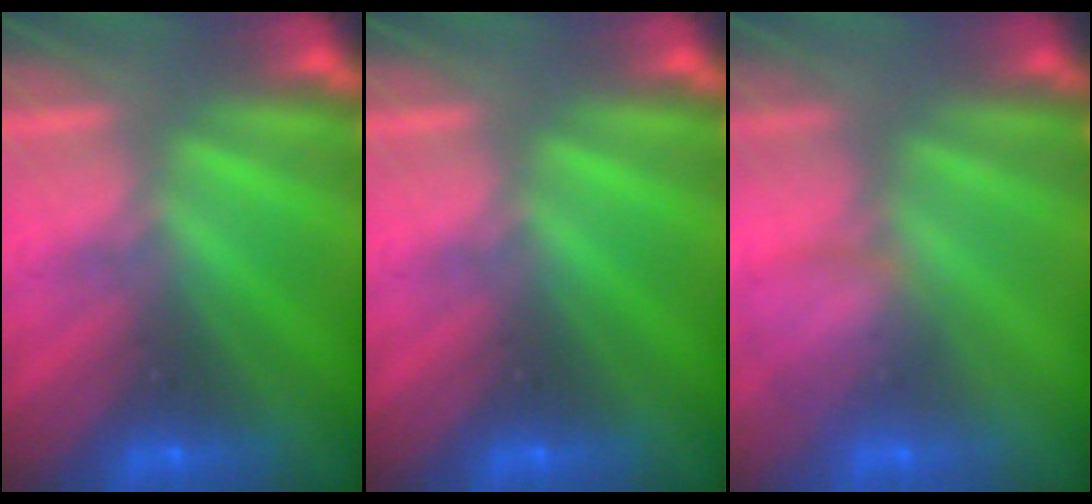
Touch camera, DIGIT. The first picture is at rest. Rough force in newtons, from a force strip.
{"total": 0.0}
{"total": 3.6}